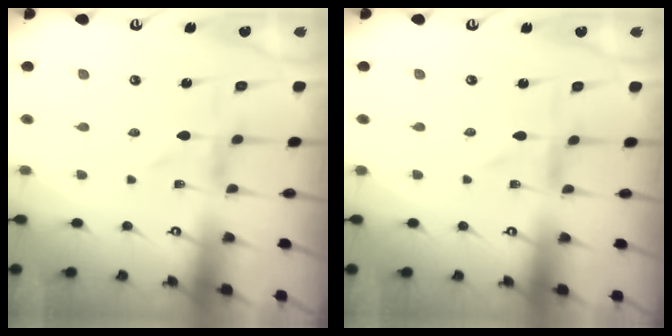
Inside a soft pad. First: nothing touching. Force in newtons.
{"total": 0.0}